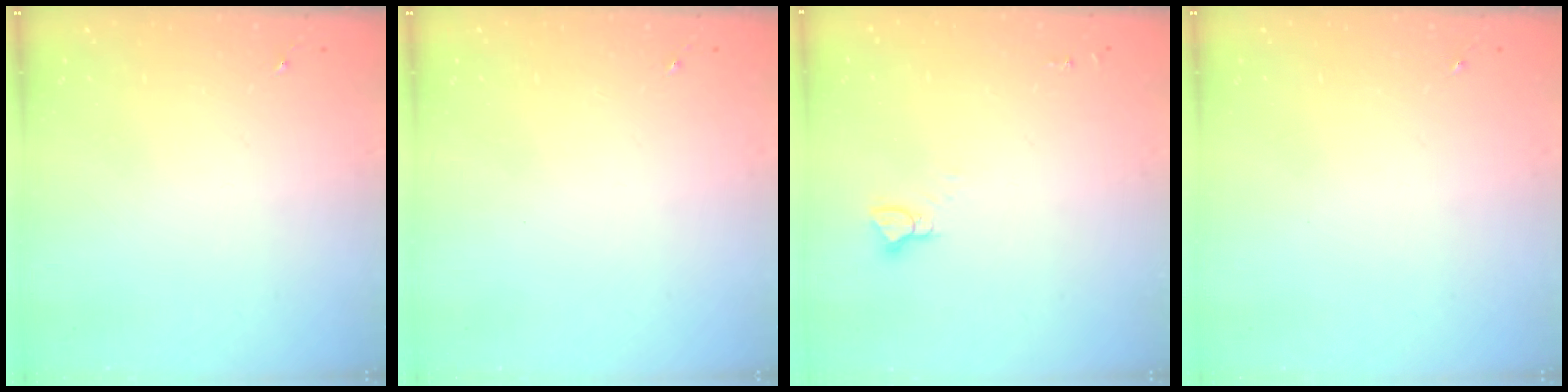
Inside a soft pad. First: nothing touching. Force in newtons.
{"total": 0.0}
{"total": 3.3, "press": 3.3, "slide": 0.2}
{"total": 0.0}